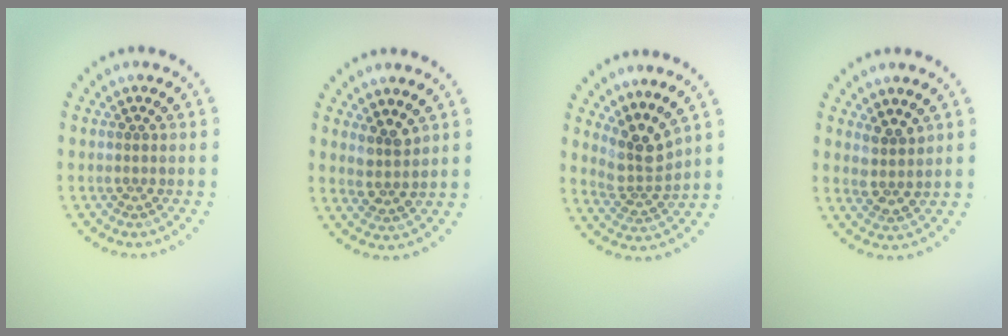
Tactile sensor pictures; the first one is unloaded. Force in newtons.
{"total": 2.2, "press": 1.8, "slide": 1.3}
{"total": 3.2, "press": 2.2, "slide": 2.4}
{"total": 2.2, "press": 1.7, "slide": 1.3}